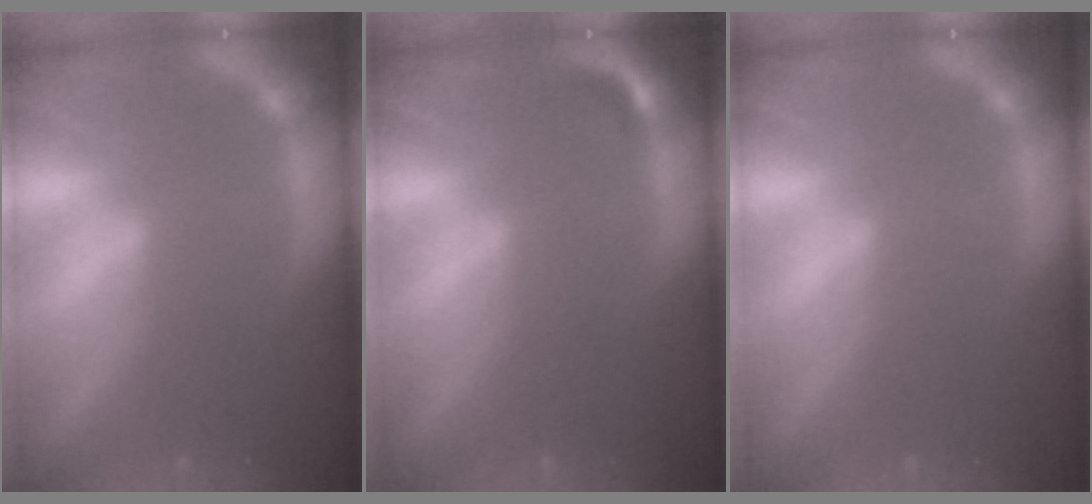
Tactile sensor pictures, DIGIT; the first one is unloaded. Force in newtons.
{"total": 0.9}
{"total": 0.0}